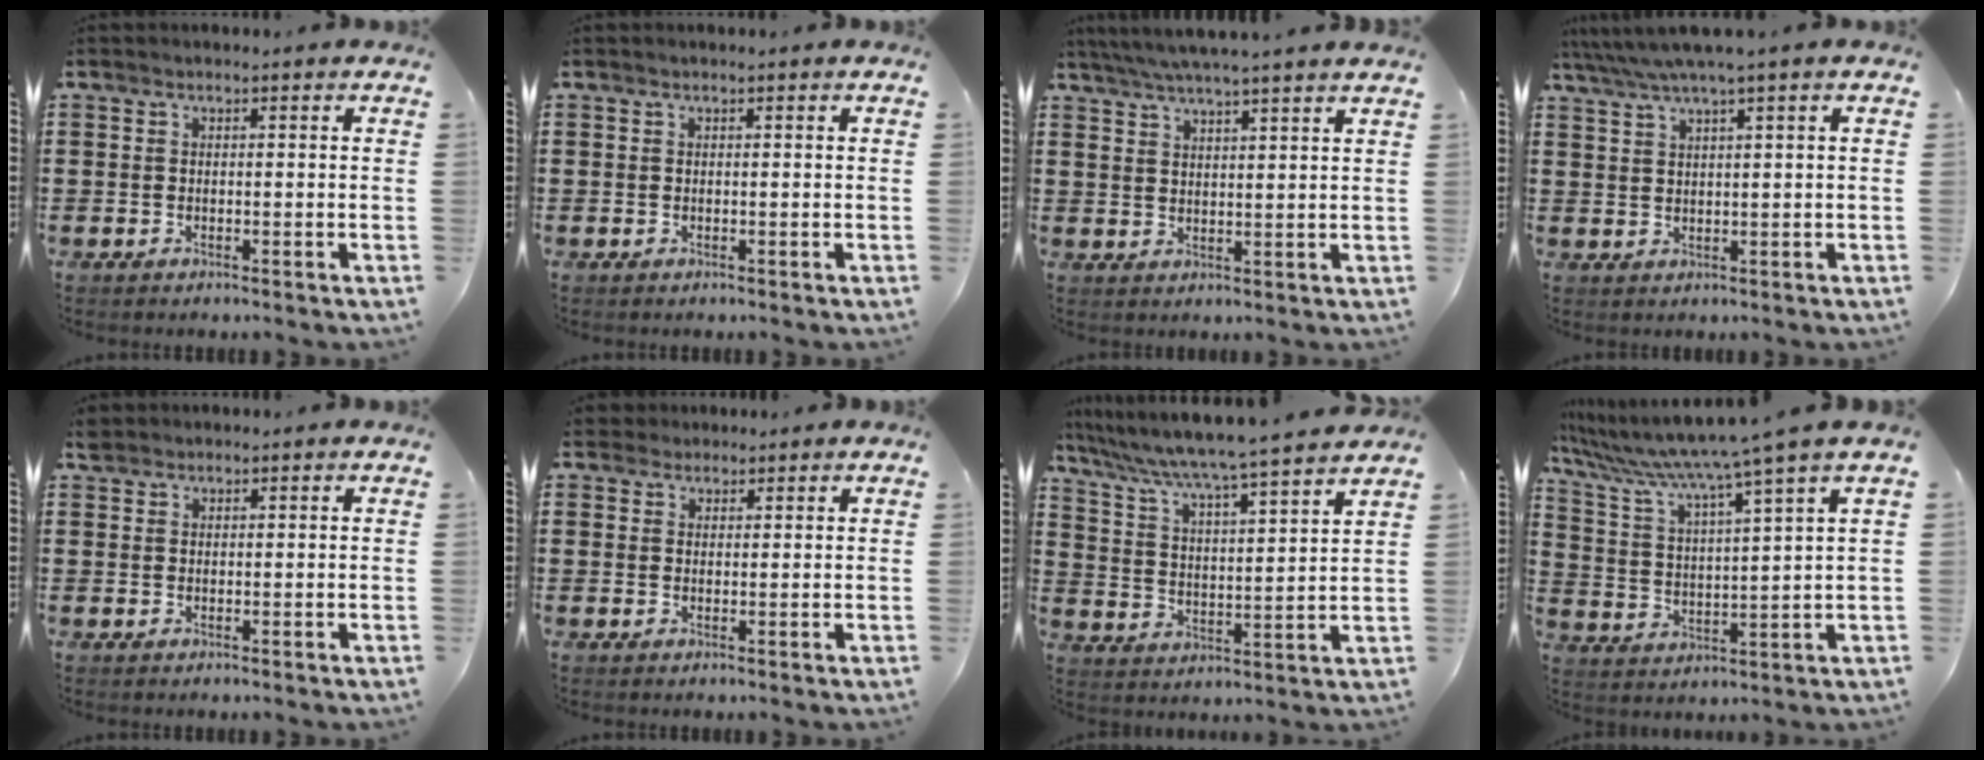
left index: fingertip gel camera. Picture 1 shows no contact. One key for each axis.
{"total": 0.0}
{"total": 4.6, "fx": 4.2, "fy": -0.6, "fz": 1.8, "tx": -0.048, "ty": -0.013, "tz": 0.075}
{"total": 3.3, "fx": 1.9, "fy": -0.4, "fz": 2.6, "tx": -0.054, "ty": -0.003, "tz": 0.032}
{"total": 1.6, "fx": 1.4, "fy": 0.7, "fz": 0.3, "tx": -0.010, "ty": 0.004, "tz": 0.028}
{"total": 2.1, "fx": 1.8, "fy": 1.1, "fz": 0.0, "tx": -0.006, "ty": 0.008, "tz": 0.035}
{"total": 4.9, "fx": 4.4, "fy": -0.7, "fz": 2.1, "tx": -0.063, "ty": -0.041, "tz": 0.063}
{"total": 7.0, "fx": 5.8, "fy": -1.3, "fz": 3.6, "tx": -0.099, "ty": -0.050, "tz": 0.089}